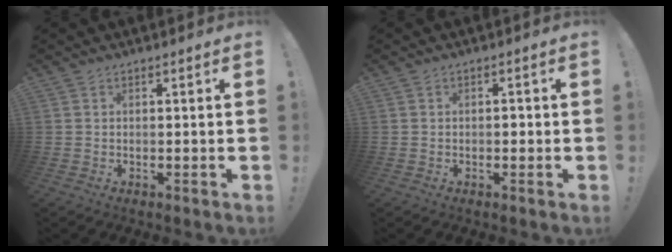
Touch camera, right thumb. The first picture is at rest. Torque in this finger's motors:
{"motor_torque": [0.48, -0.17, 0.21, -0.30, -0.01]}